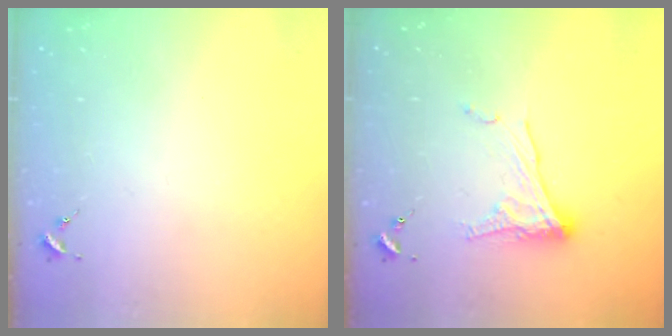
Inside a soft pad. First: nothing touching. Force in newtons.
{"total": 10.1, "press": 10.1, "slide": 0.8}